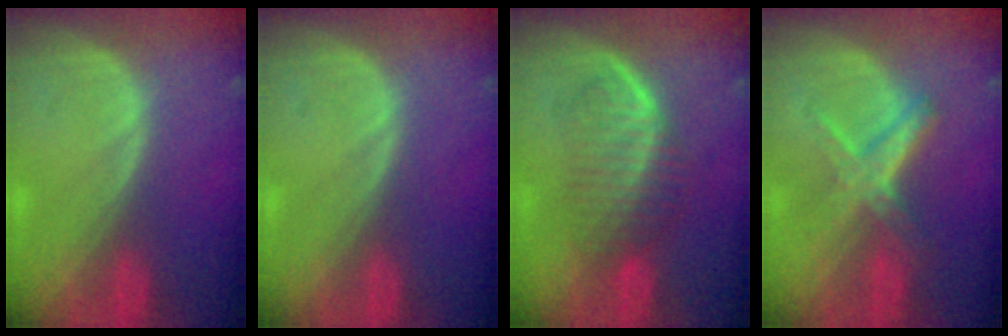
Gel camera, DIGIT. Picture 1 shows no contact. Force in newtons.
{"total": 0.0}
{"total": 6.0, "press": 5.9, "slide": 1.1}
{"total": 5.8, "press": 5.4, "slide": 2.1}